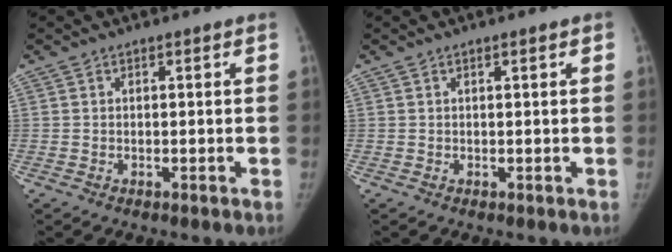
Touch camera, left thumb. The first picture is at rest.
{"total": 1.1, "force": [0.6, 0.2, 0.9], "torque": [-0.013, 0.001, 0.007]}